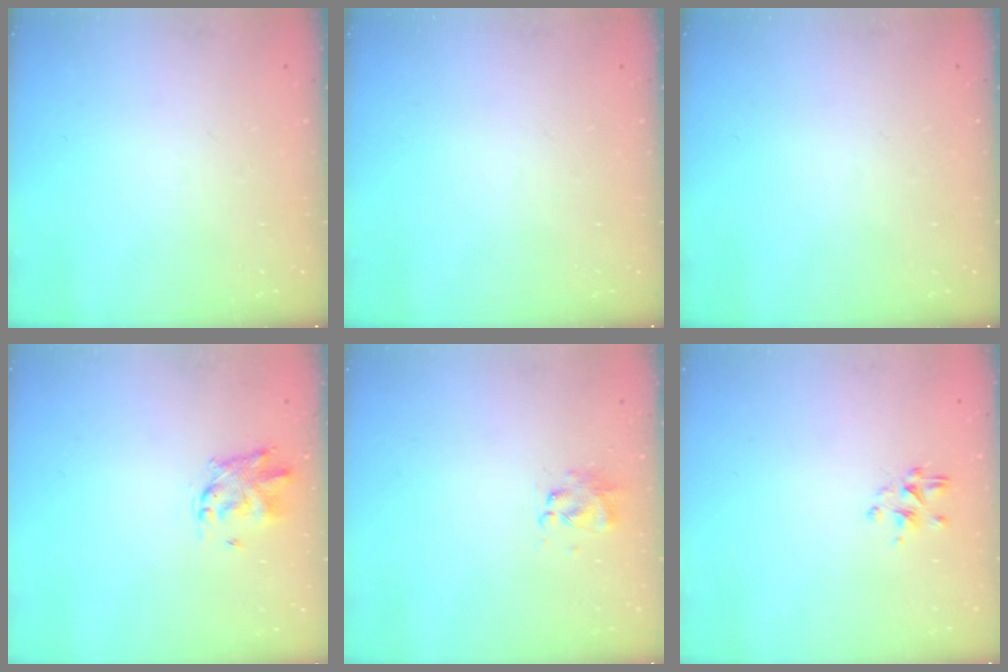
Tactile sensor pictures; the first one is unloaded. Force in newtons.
{"total": 0.0}
{"total": 0.0}
{"total": 2.8, "press": 2.8, "slide": 0.7}
{"total": 3.6, "press": 3.6, "slide": 0.6}
{"total": 2.1, "press": 1.9, "slide": 0.9}